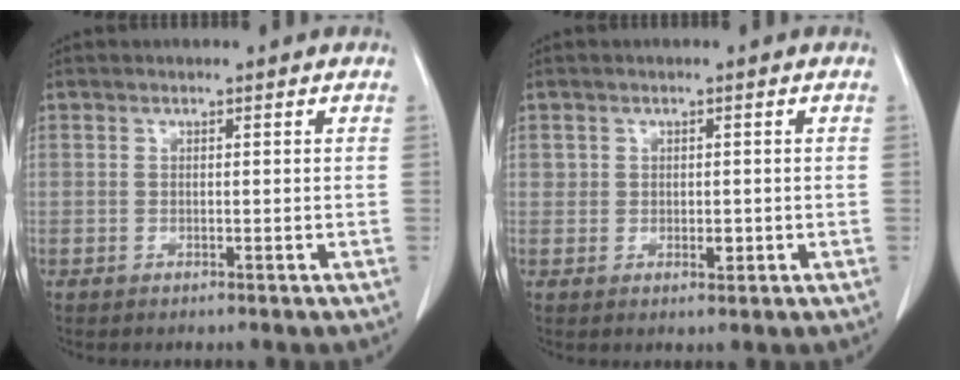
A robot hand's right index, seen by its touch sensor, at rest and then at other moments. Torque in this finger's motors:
{"motor_torque": [-0.03, 0.02, 0.09, 0.02]}